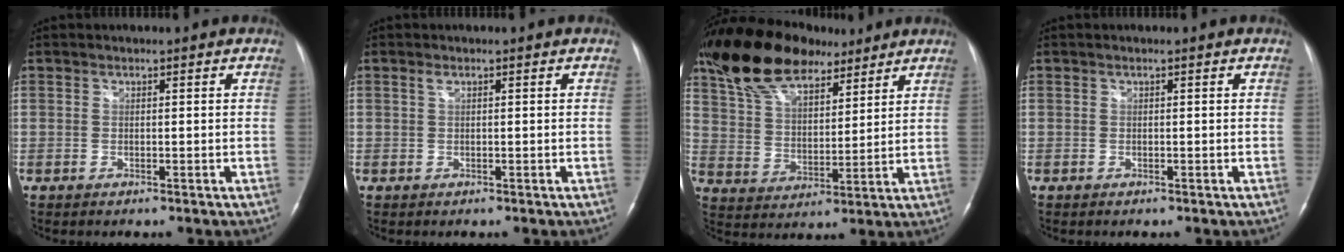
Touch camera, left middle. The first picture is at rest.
{"total": 0.7, "force": [0.5, 0.1, 0.5], "torque": [-0.010, 0.003, 0.009]}
{"total": 16.3, "force": [12.4, 6.6, 8.4], "torque": [-0.162, 0.032, 0.227]}
{"total": 0.0}